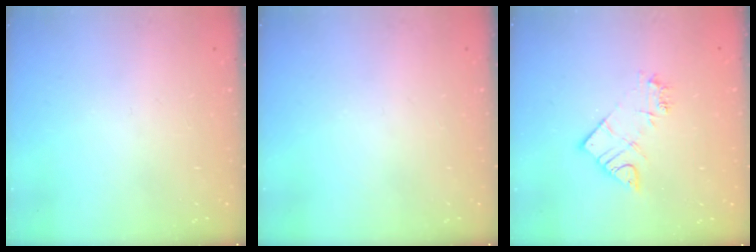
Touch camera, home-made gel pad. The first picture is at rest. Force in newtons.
{"total": 0.0}
{"total": 8.7, "press": 8.7, "slide": 0.8}